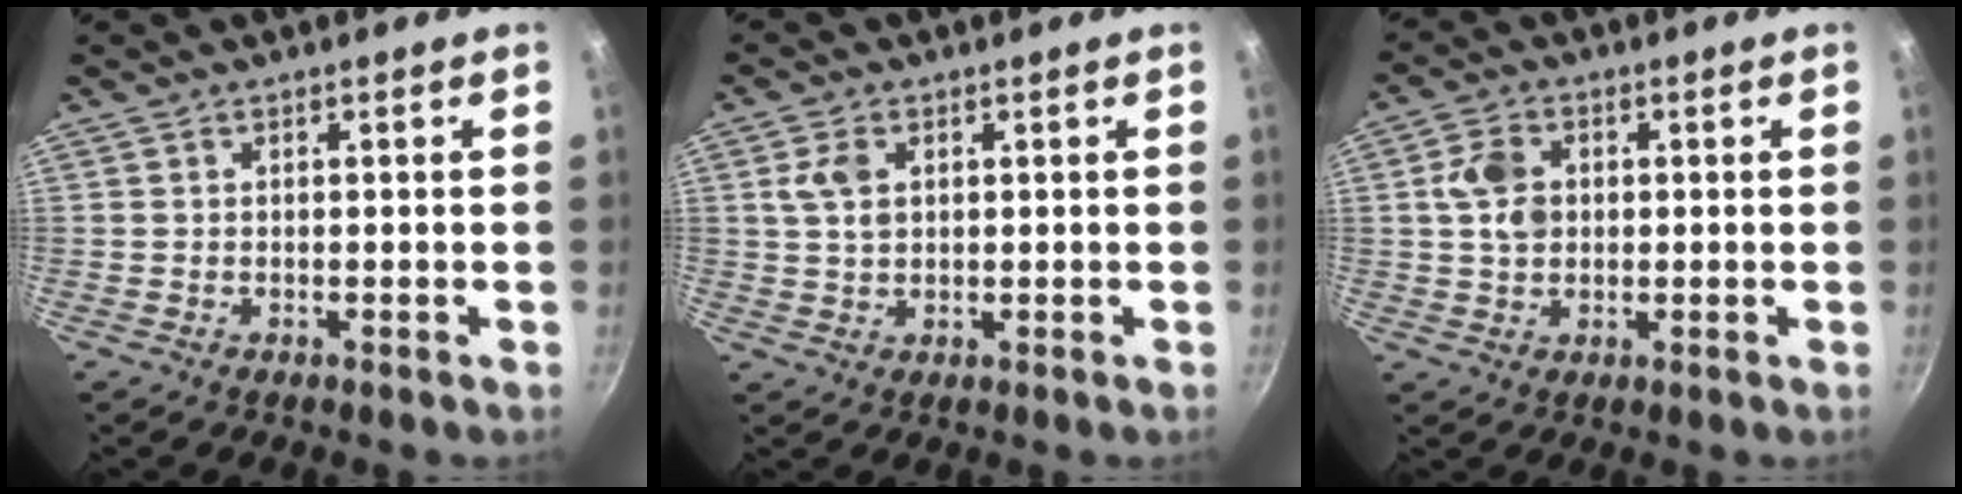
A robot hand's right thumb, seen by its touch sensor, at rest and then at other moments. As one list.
[{"total": 4.4, "force": [1.3, 3.0, 3.0], "torque": [-0.052, -0.001, 0.023]}, {"total": 8.3, "force": [1.6, 5.6, 6.0], "torque": [-0.106, 0.004, 0.028]}]